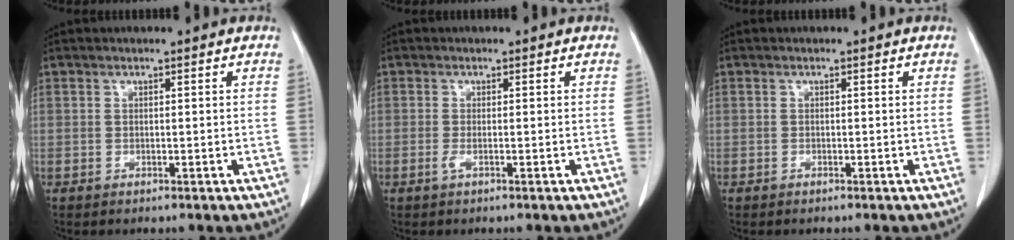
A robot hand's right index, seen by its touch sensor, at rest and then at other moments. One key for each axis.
{"total": 1.1, "fx": -0.5, "fy": -0.1, "fz": 1.0, "tx": -0.021, "ty": -0.002, "tz": -0.011}
{"total": 0.0}